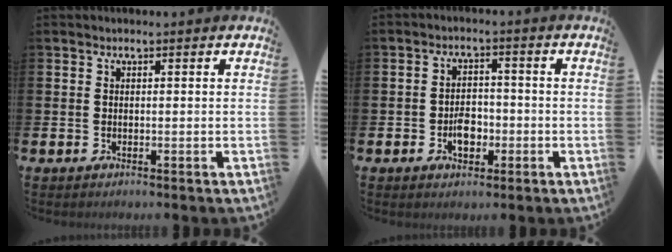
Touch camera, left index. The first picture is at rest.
{"total": 3.7, "force": [-1.3, 2.5, 2.5], "torque": [-0.047, 0.005, -0.024]}